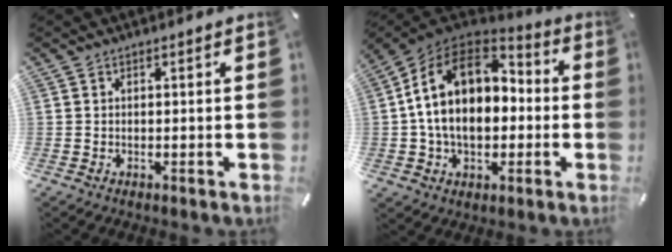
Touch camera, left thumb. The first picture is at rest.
{"total": 17.9, "force": [0.7, 13.3, 11.9], "torque": [-0.233, 0.011, 0.009]}